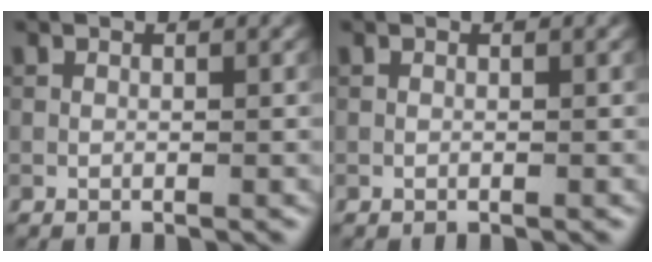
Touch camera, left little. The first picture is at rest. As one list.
[{"total": 0.0}]